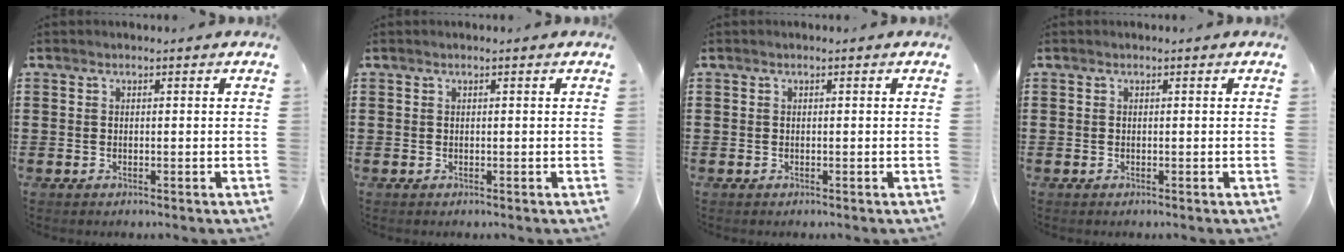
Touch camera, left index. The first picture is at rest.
{"total": 0.0}
{"total": 0.0}
{"total": 0.0}